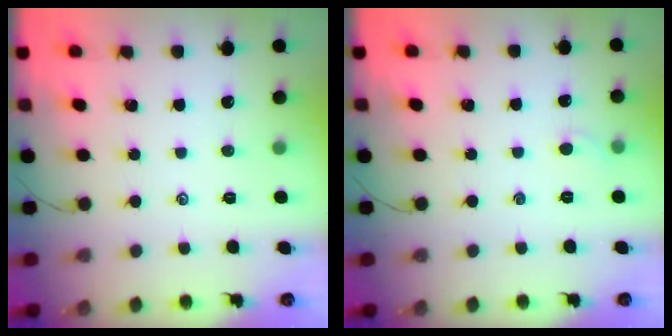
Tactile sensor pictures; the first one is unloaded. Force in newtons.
{"total": 2.9, "press": 2.8, "slide": 1.0}